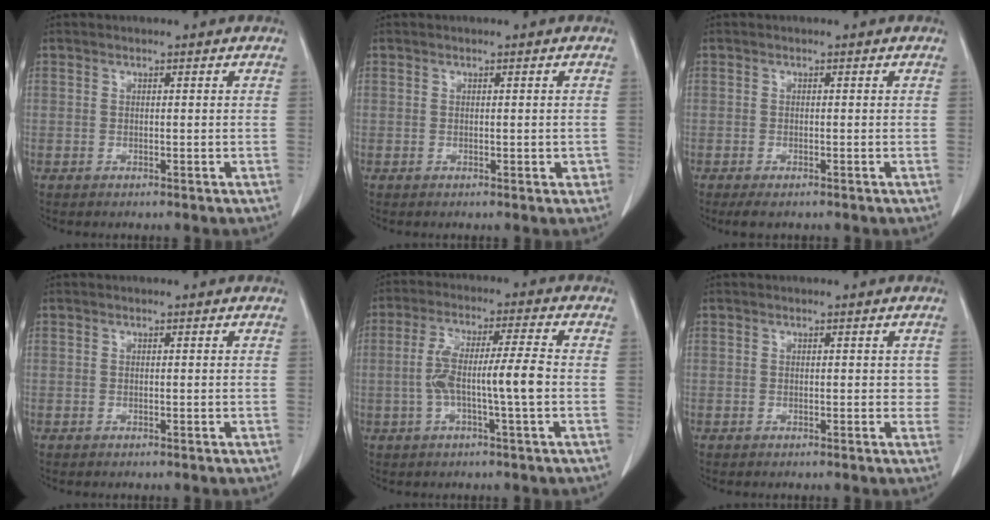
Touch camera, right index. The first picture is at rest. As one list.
[{"total": 1.3, "force": [-0.3, 0.8, 1.0], "torque": [-0.007, 0.004, 0.000]}, {"total": 2.0, "force": [-1.4, 0.6, 1.2], "torque": [-0.025, -0.005, -0.018]}, {"total": 0.0}, {"total": 8.6, "force": [-1.4, 0.3, 8.4], "torque": [-0.167, 0.016, -0.027]}, {"total": 1.0, "force": [0.2, 0.6, 0.7], "torque": [-0.004, 0.003, 0.002]}]